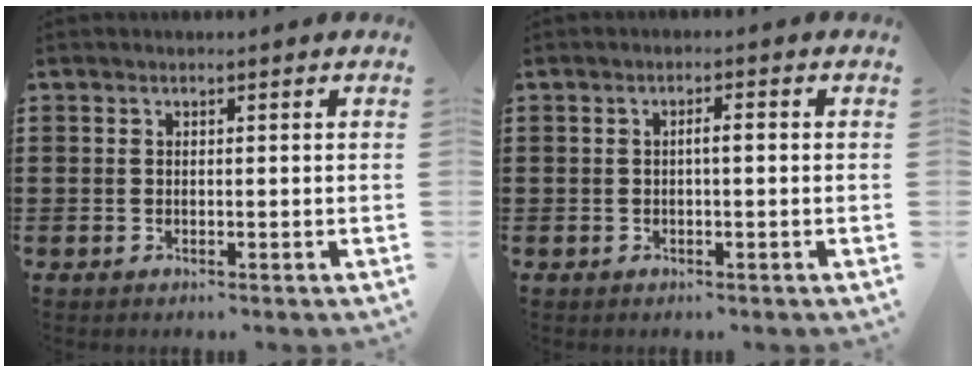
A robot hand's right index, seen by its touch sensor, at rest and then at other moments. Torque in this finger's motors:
{"motor_torque": [0.65, 0.24, 0.05, 0.06]}